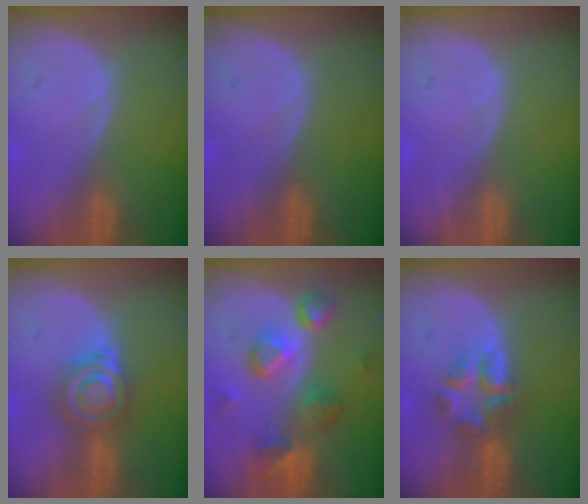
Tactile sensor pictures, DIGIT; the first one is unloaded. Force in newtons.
{"total": 0.0}
{"total": 0.0}
{"total": 6.4, "press": 6.3, "slide": 1.2}
{"total": 9.4, "press": 8.2, "slide": 4.6}
{"total": 5.9, "press": 5.3, "slide": 2.5}